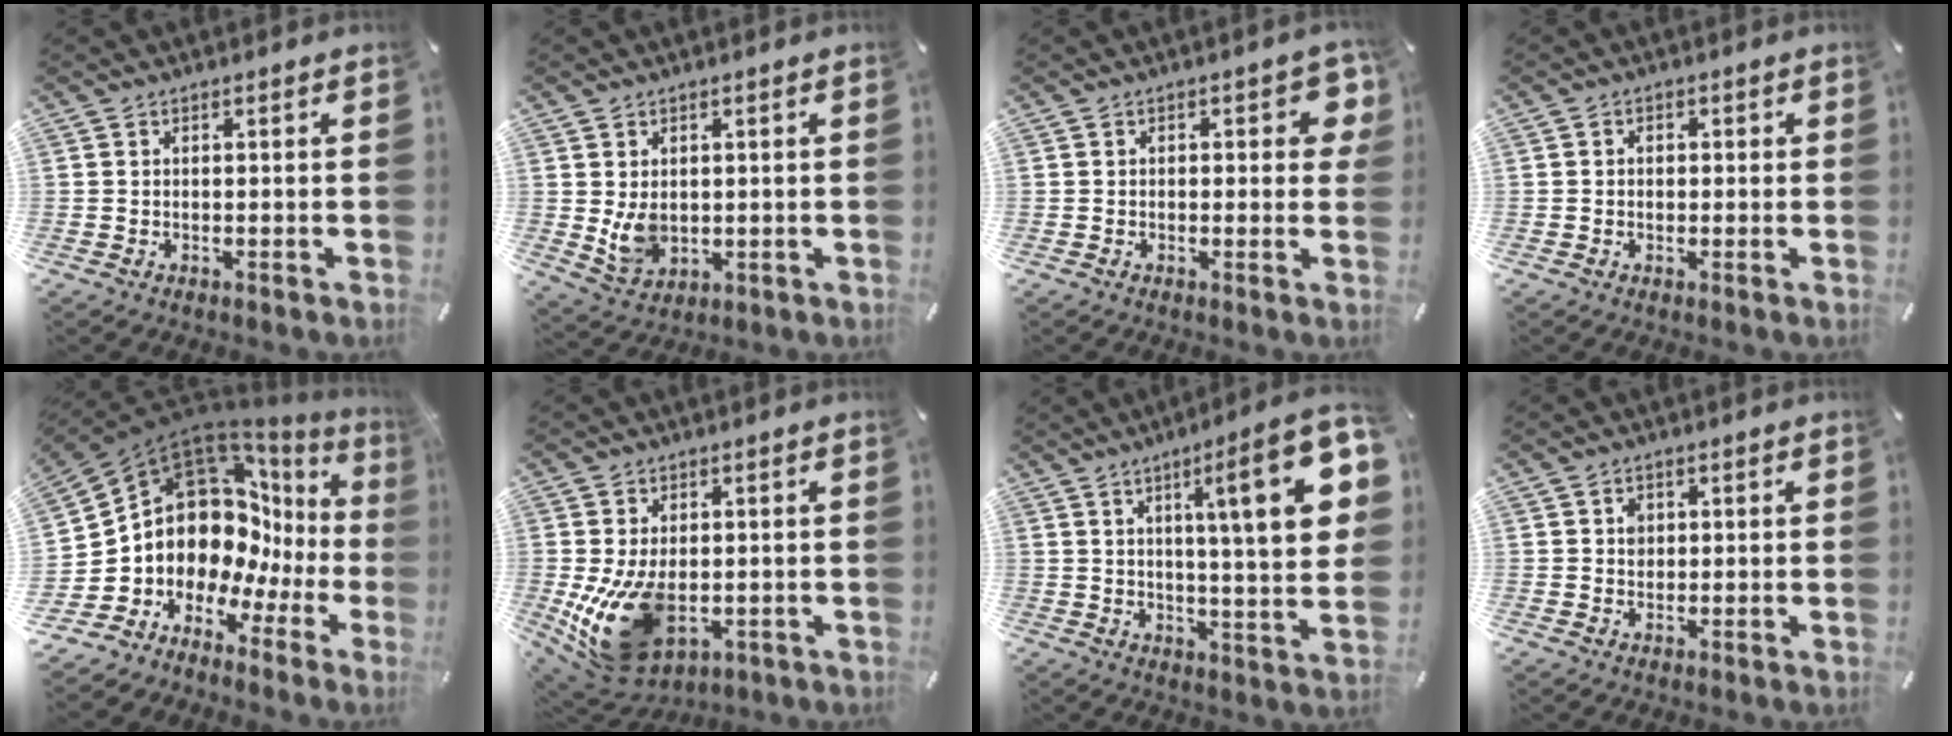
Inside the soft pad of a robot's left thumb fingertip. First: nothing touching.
{"total": 6.3, "force": [0.7, 5.1, 3.6], "torque": [-0.071, -0.010, 0.011]}
{"total": 5.3, "force": [1.1, 2.6, 4.5], "torque": [-0.057, 0.001, 0.012]}
{"total": 1.8, "force": [-0.5, 1.6, 0.7], "torque": [-0.006, 0.005, -0.013]}
{"total": 11.9, "force": [3.6, 9.5, 6.1], "torque": [-0.115, -0.084, 0.067]}
{"total": 15.6, "force": [-2.5, 10.2, 11.6], "torque": [-0.227, -0.008, -0.031]}
{"total": 20.4, "force": [7.2, 4.1, 18.6], "torque": [-0.270, -0.031, 0.092]}
{"total": 2.5, "force": [0.4, 2.2, 1.0], "torque": [-0.007, 0.000, 0.001]}